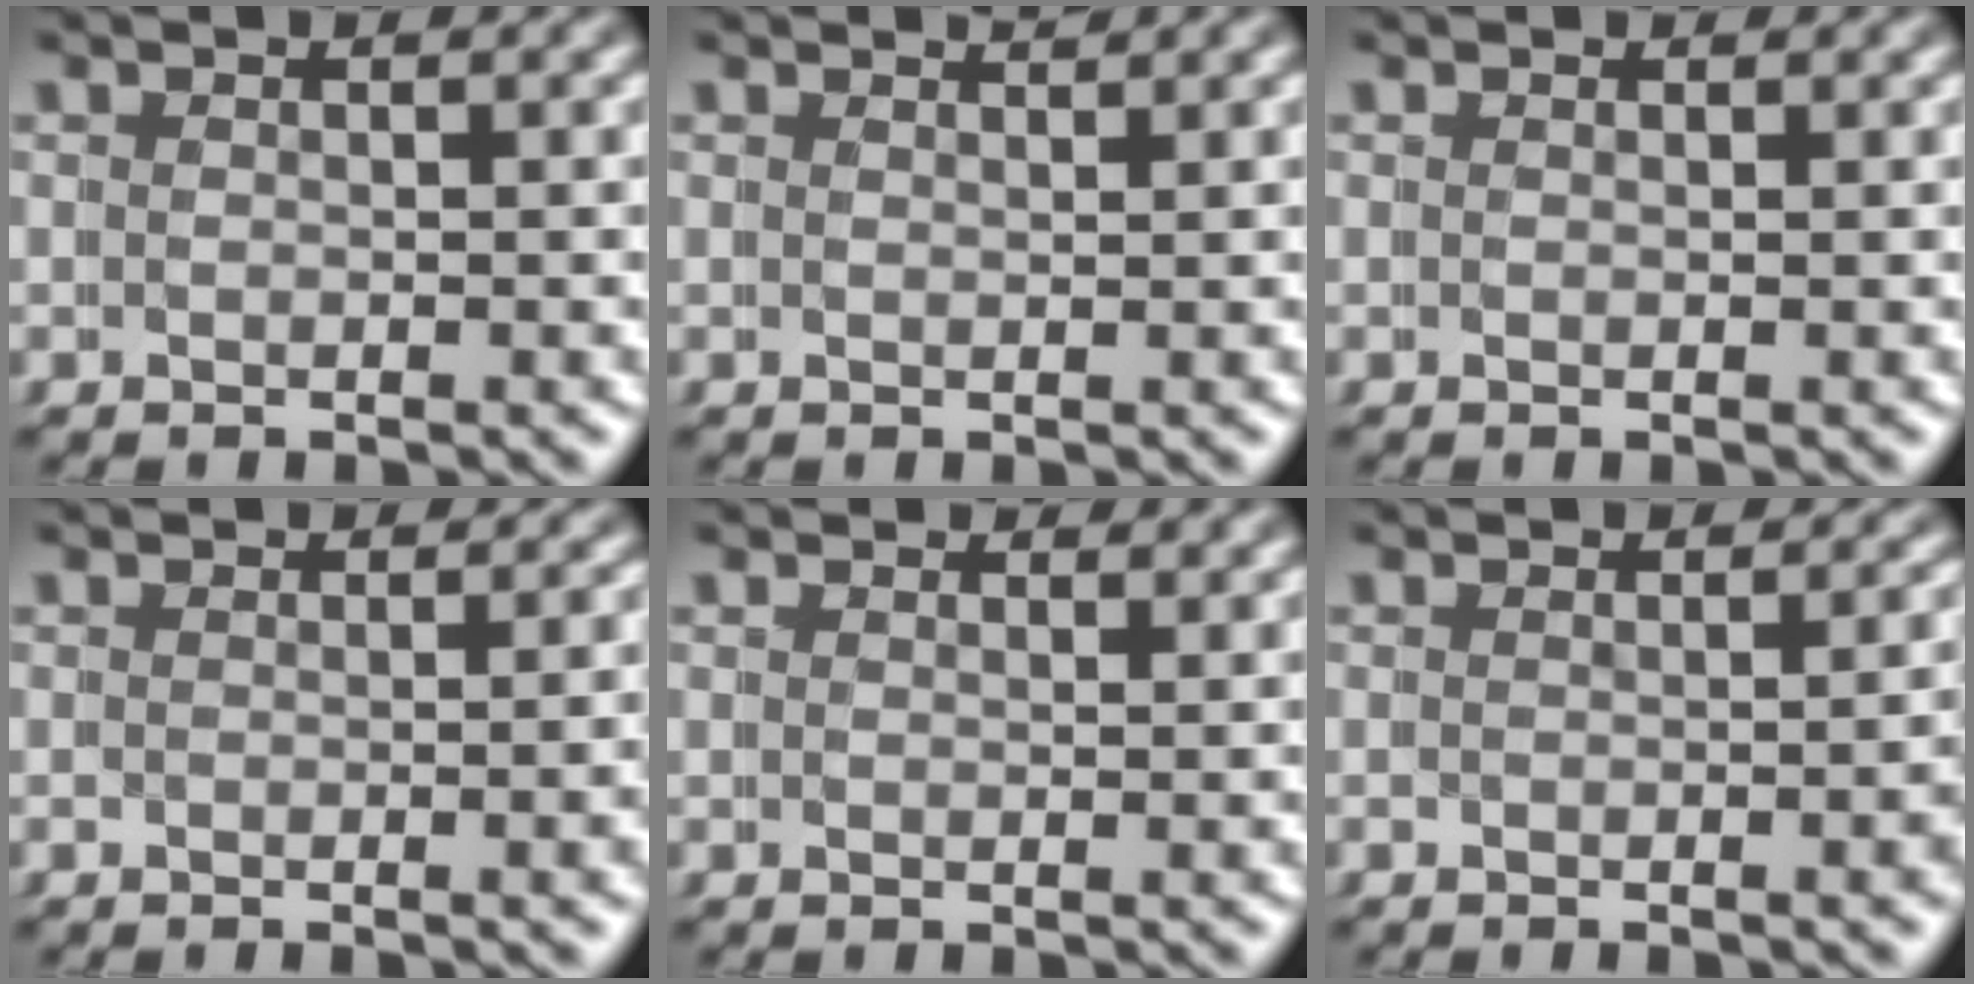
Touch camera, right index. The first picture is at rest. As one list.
[{"total": 1.1, "force": [1.0, -0.2, 0.4], "torque": [-0.004, -0.002, 0.017]}, {"total": 0.0}, {"total": 2.0, "force": [-0.5, -0.1, 1.9], "torque": [-0.012, 0.006, -0.011]}, {"total": 1.0, "force": [0.9, 0.1, 0.2], "torque": [-0.005, -0.005, 0.013]}, {"total": 2.6, "force": [-0.4, 0.2, 2.6], "torque": [-0.019, 0.008, -0.011]}]